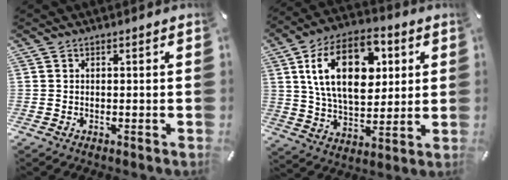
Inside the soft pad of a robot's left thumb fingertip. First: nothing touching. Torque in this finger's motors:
{"motor_torque": [1.91, 1.57, 2.11, -0.66, 0.30]}